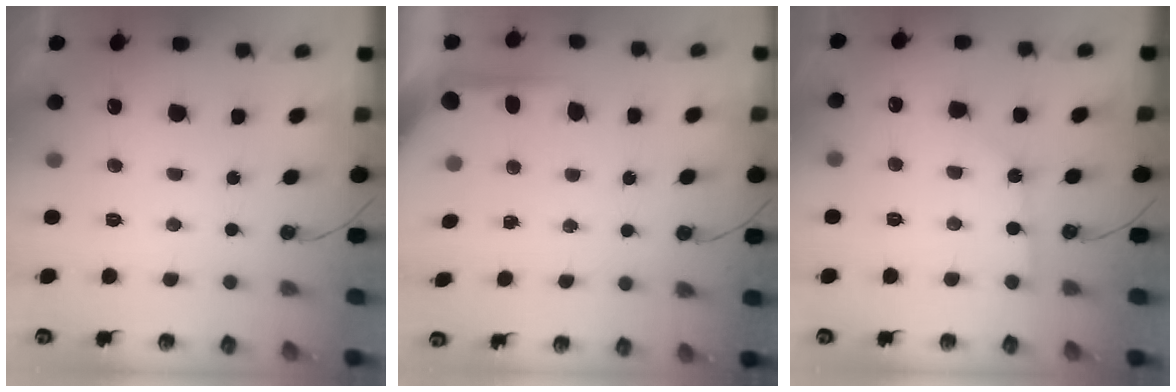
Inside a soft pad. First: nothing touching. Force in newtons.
{"total": 7.2, "press": 7.2, "slide": 0.7}
{"total": 2.0, "press": 2.0, "slide": 0.2}